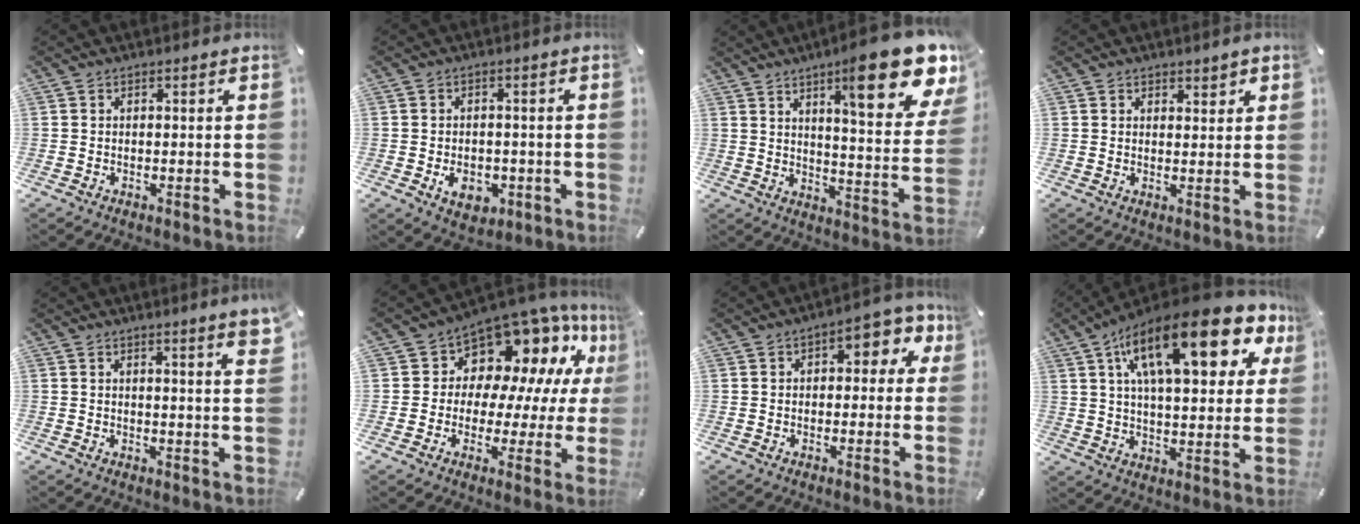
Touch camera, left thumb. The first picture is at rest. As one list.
[{"total": 6.1, "force": [-1.5, 4.9, 3.3], "torque": [-0.044, -0.001, -0.029]}, {"total": 20.8, "force": [13.0, 5.2, 15.3], "torque": [-0.212, -0.091, 0.200]}, {"total": 2.2, "force": [1.5, 1.6, 0.0], "torque": [0.014, -0.003, 0.025]}, {"total": 4.5, "force": [2.7, 0.0, 3.6], "torque": [-0.057, -0.014, 0.043]}, {"total": 11.9, "force": [8.7, 7.6, 3.1], "torque": [-0.051, -0.089, 0.155]}, {"total": 6.7, "force": [1.7, 4.0, 5.0], "torque": [-0.054, -0.005, 0.019]}, {"total": 23.7, "force": [11.4, 9.2, 18.6], "torque": [-0.293, -0.041, 0.181]}]